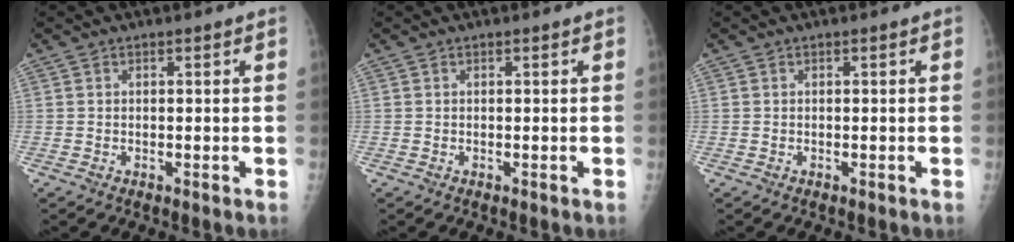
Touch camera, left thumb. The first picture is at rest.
{"total": 0.0}
{"total": 0.0}